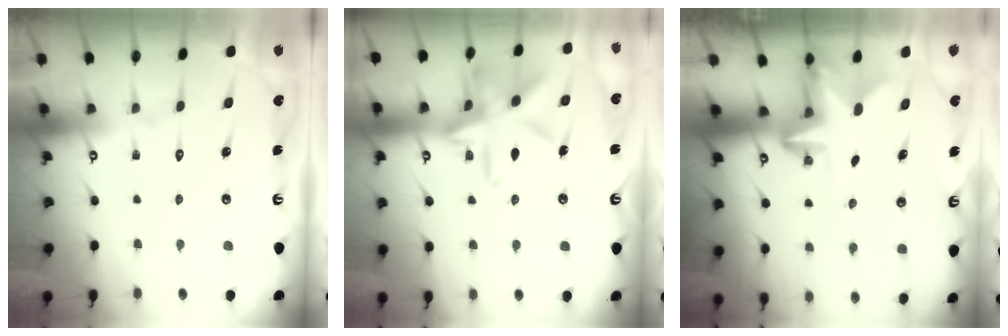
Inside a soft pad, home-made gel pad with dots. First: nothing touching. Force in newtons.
{"total": 15.4, "press": 15.4, "slide": 0.9}
{"total": 2.8, "press": 2.7, "slide": 0.5}